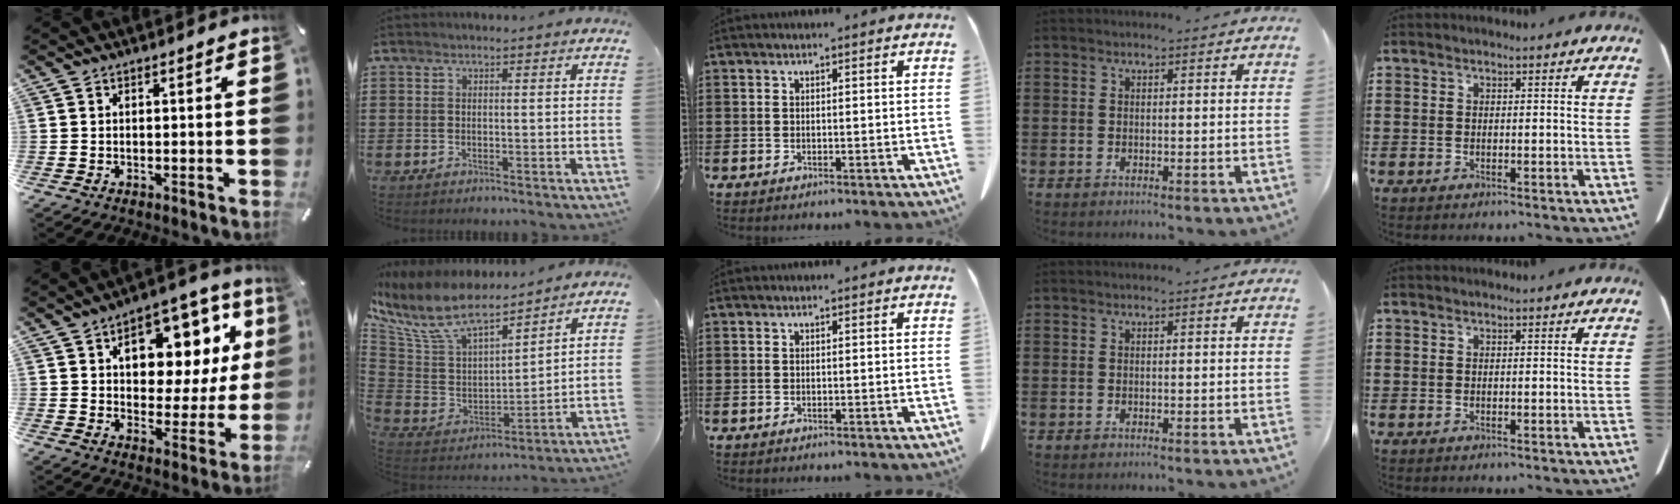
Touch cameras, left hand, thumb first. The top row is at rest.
{"thumb": {"total": 14.1, "force": [6.7, 9.0, 8.7], "torque": [-0.118, -0.046, 0.110]}, "index": {"total": 11.1, "force": [8.8, 3.6, 5.7], "torque": [-0.153, -0.050, 0.156]}}